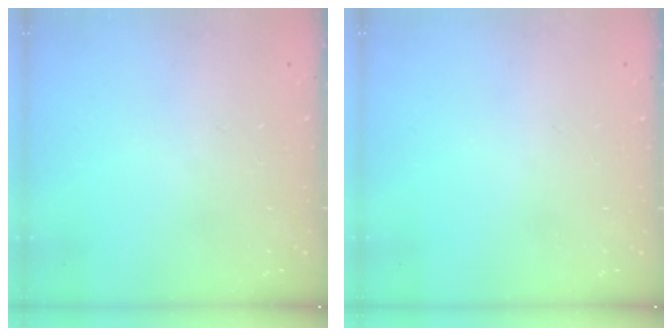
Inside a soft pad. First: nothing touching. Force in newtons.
{"total": 0.0}